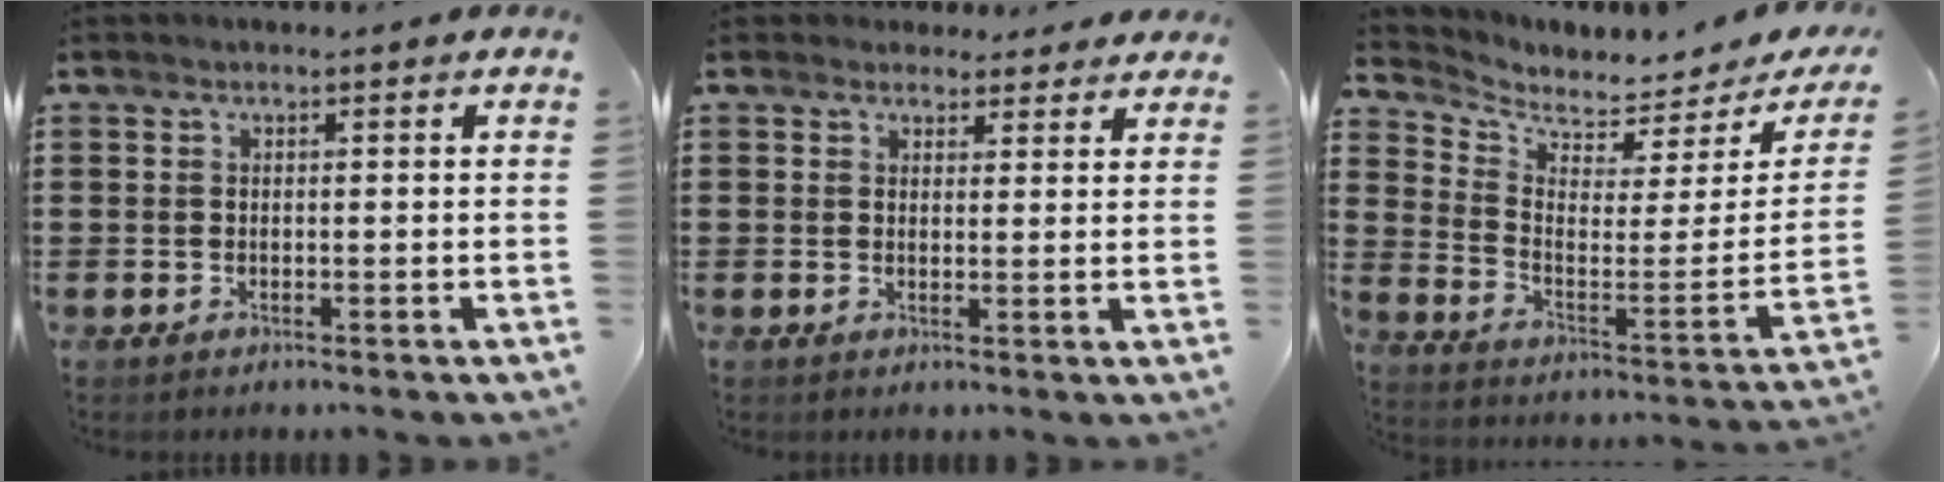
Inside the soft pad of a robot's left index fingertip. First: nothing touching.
{"total": 2.8, "force": [2.4, 1.4, 0.2], "torque": [-0.005, -0.001, 0.044]}
{"total": 3.2, "force": [3.0, 0.6, 0.8], "torque": [-0.041, -0.041, 0.047]}